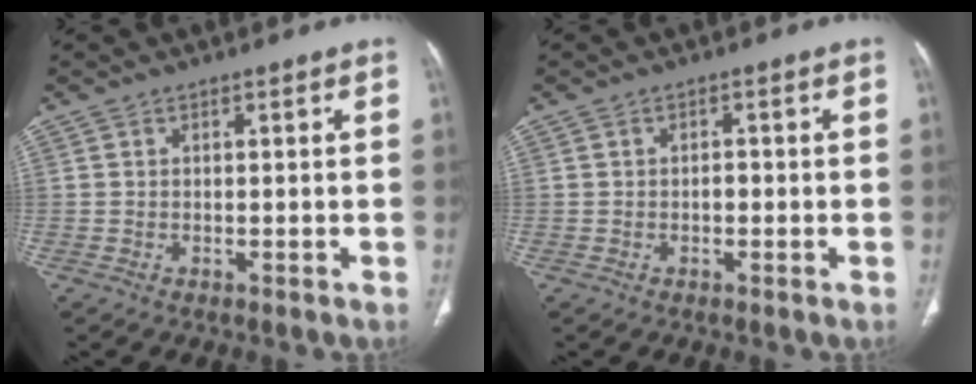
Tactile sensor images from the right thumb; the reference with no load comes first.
{"total": 1.1, "force": [-0.3, 0.8, 0.7], "torque": [-0.008, 0.004, -0.007]}